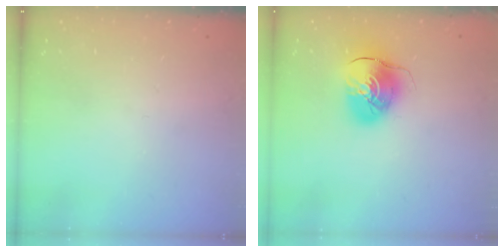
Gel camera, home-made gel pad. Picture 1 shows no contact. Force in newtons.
{"total": 9.7, "press": 9.6, "slide": 1.4}